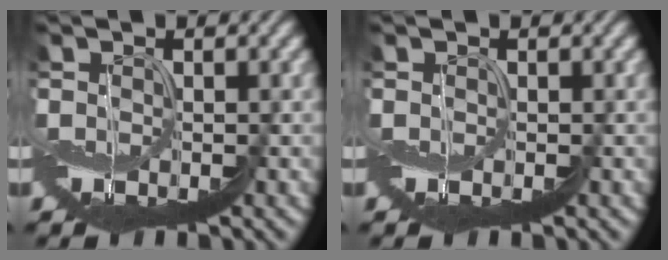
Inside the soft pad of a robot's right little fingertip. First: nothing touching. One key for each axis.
{"total": 0.0}